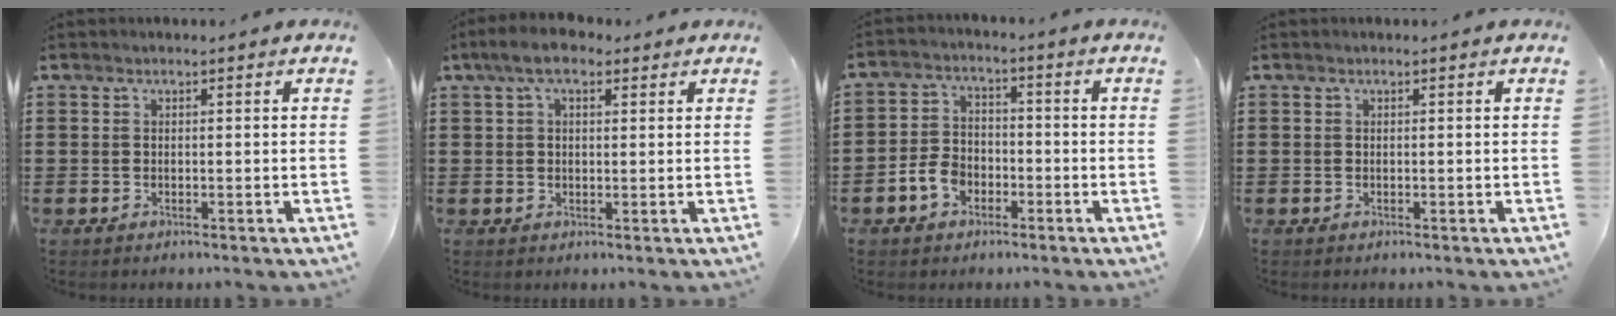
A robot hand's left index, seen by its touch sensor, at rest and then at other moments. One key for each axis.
{"total": 5.4, "fx": 3.1, "fy": 2.3, "fz": 3.7, "tx": -0.081, "ty": 0.012, "tz": 0.056}
{"total": 5.3, "fx": -2.8, "fy": 3.6, "fz": 2.7, "tx": -0.069, "ty": 0.007, "tz": -0.057}
{"total": 0.0}